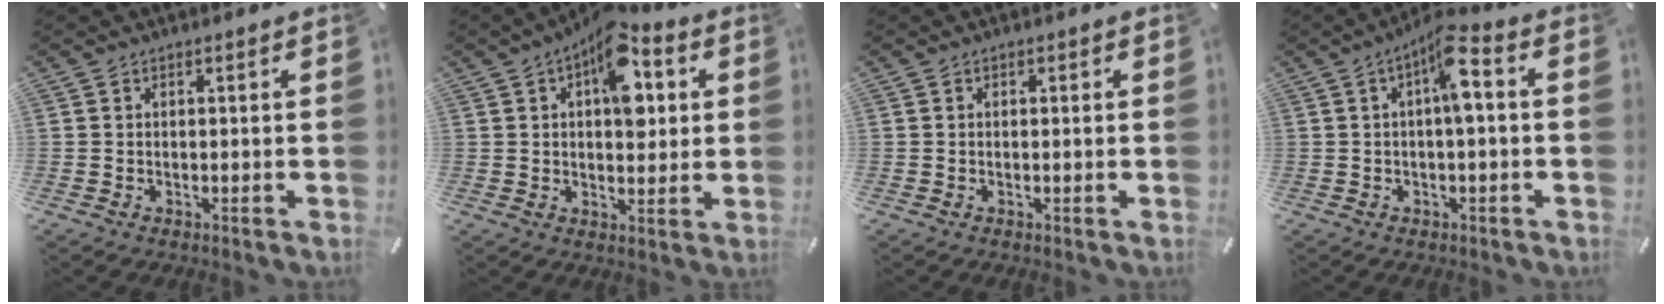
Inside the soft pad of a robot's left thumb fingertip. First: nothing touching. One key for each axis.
{"total": 13.1, "fx": 4.8, "fy": 7.3, "fz": 9.7, "tx": -0.115, "ty": -0.023, "tz": 0.079}
{"total": 0.0}
{"total": 7.0, "fx": 0.7, "fy": 1.8, "fz": 6.7, "tx": -0.120, "ty": 0.006, "tz": 0.010}